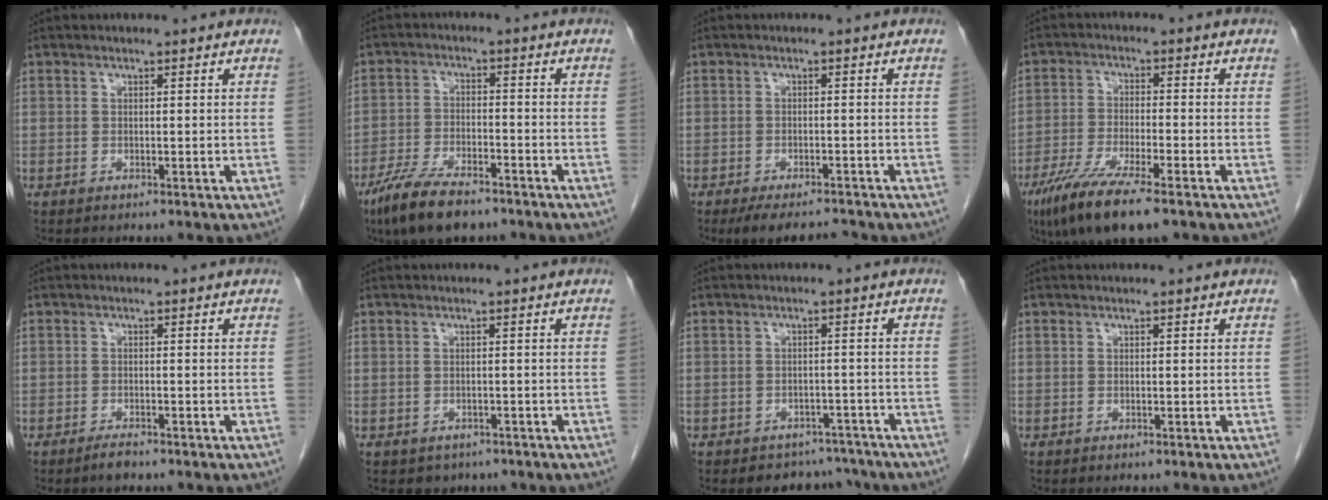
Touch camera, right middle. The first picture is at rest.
{"total": 9.5, "force": [-7.1, 2.8, 5.7], "torque": [-0.114, -0.016, -0.127]}
{"total": 5.4, "force": [-4.9, 1.1, 1.9], "torque": [-0.026, -0.006, -0.079]}
{"total": 10.5, "force": [-7.1, 1.3, 7.7], "torque": [-0.142, -0.028, -0.121]}
{"total": 1.5, "force": [-1.3, 0.2, 0.7], "torque": [-0.019, -0.002, -0.022]}
{"total": 2.3, "force": [-1.5, 1.7, 0.4], "torque": [-0.008, 0.004, -0.017]}
{"total": 4.9, "force": [-4.1, 2.6, -0.5], "torque": [0.018, 0.019, -0.054]}
{"total": 0.0}